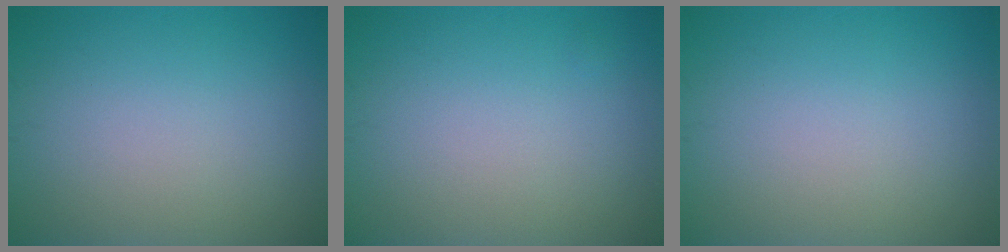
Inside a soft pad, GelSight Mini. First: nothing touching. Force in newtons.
{"total": 0.0}
{"total": 0.0}